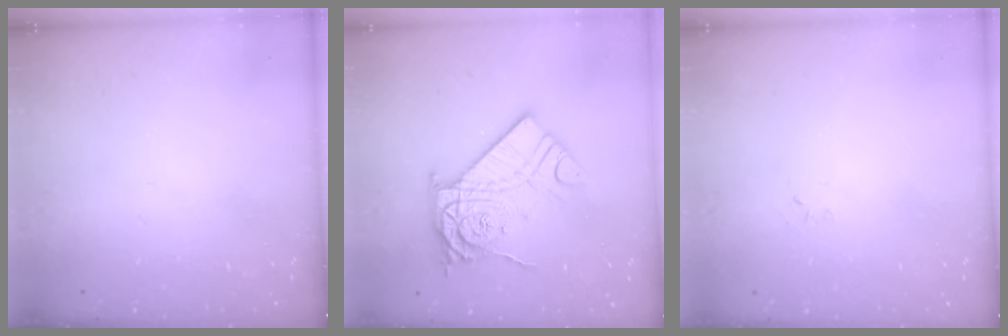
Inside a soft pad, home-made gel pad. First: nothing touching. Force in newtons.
{"total": 16.8, "press": 16.8, "slide": 0.6}
{"total": 2.6, "press": 2.6, "slide": 0.4}